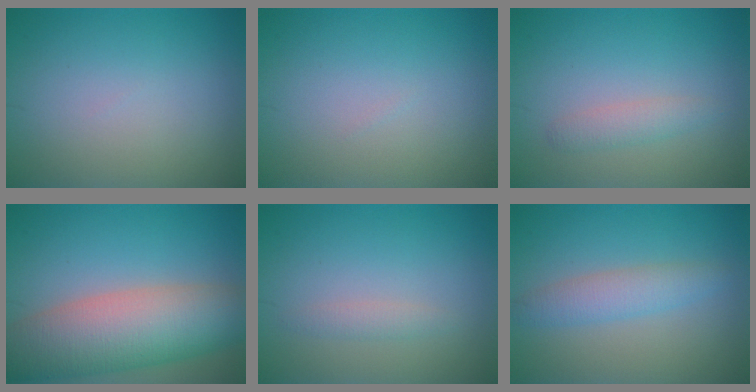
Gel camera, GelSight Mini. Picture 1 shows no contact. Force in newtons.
{"total": 0.0}
{"total": 1.6, "press": 1.6, "slide": 0.0}
{"total": 10.4, "press": 10.4, "slide": 0.5}
{"total": 1.1, "press": 1.1, "slide": 0.1}
{"total": 2.7, "press": 2.7, "slide": 0.0}